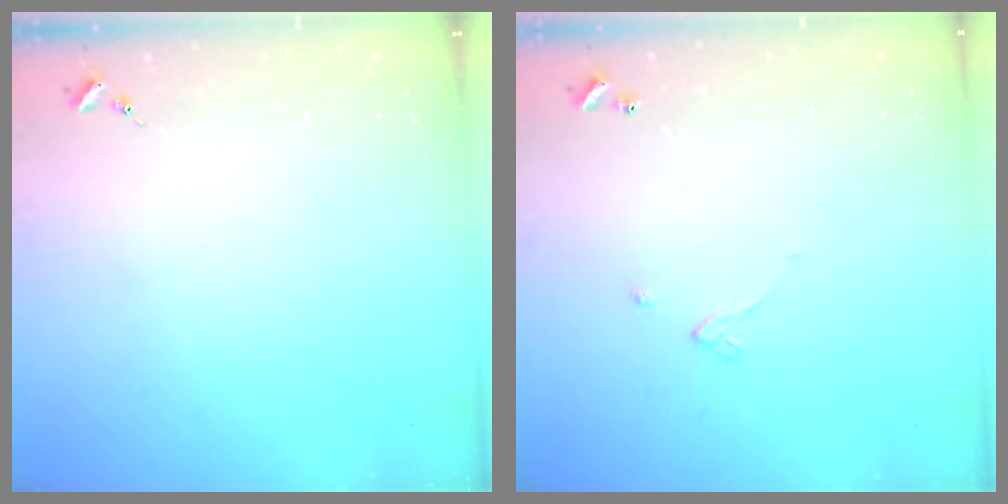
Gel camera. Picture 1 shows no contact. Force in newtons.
{"total": 2.6, "press": 2.6, "slide": 0.2}